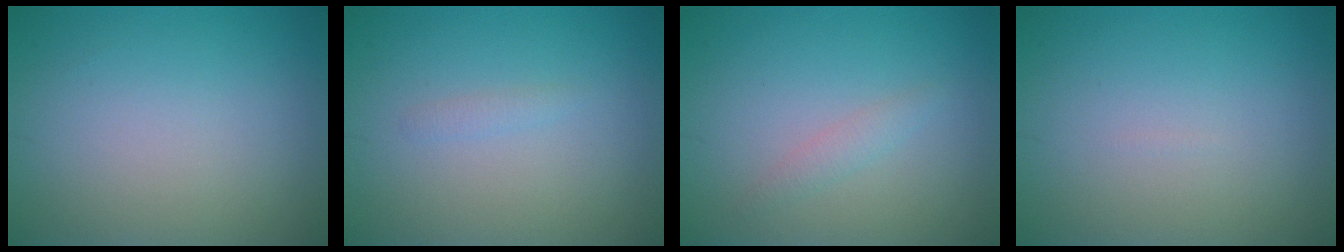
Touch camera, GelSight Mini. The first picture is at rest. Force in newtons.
{"total": 0.6, "press": 0.6, "slide": 0.1}
{"total": 1.1, "press": 1.1, "slide": 0.0}
{"total": 0.0}